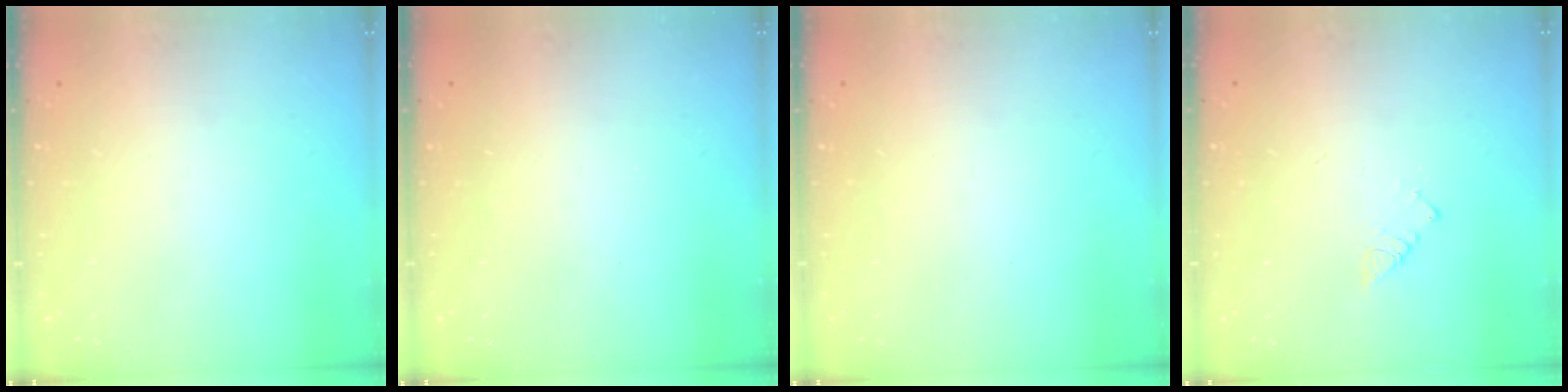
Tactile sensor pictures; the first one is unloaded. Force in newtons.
{"total": 1.6, "press": 1.6, "slide": 0.2}
{"total": 0.0}
{"total": 2.4, "press": 2.4, "slide": 0.4}